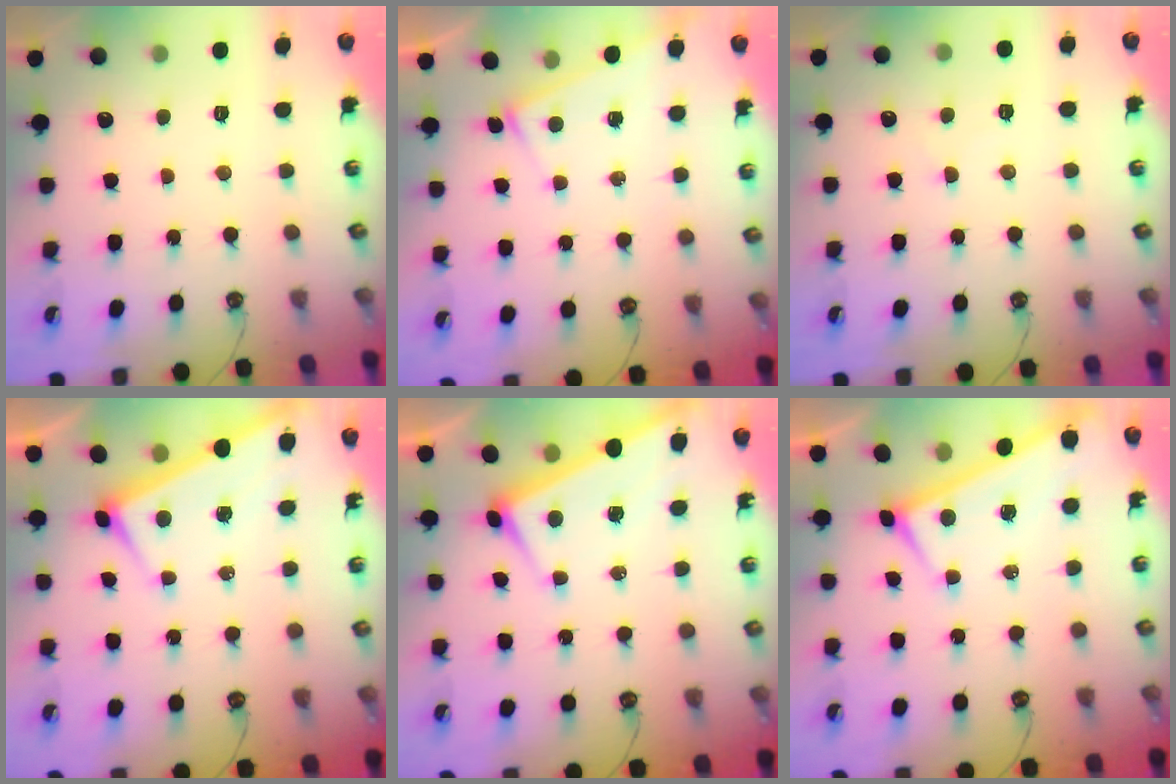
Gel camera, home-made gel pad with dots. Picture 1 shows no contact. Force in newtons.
{"total": 2.9, "press": 2.9, "slide": 0.2}
{"total": 1.0, "press": 1.0, "slide": 0.3}
{"total": 2.9, "press": 2.9, "slide": 0.4}
{"total": 3.1, "press": 3.1, "slide": 0.0}
{"total": 0.0}